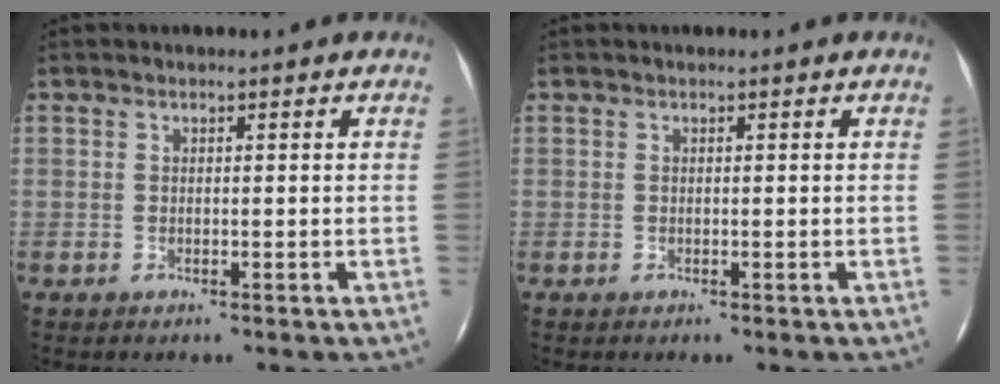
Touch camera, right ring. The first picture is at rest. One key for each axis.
{"total": 0.0}